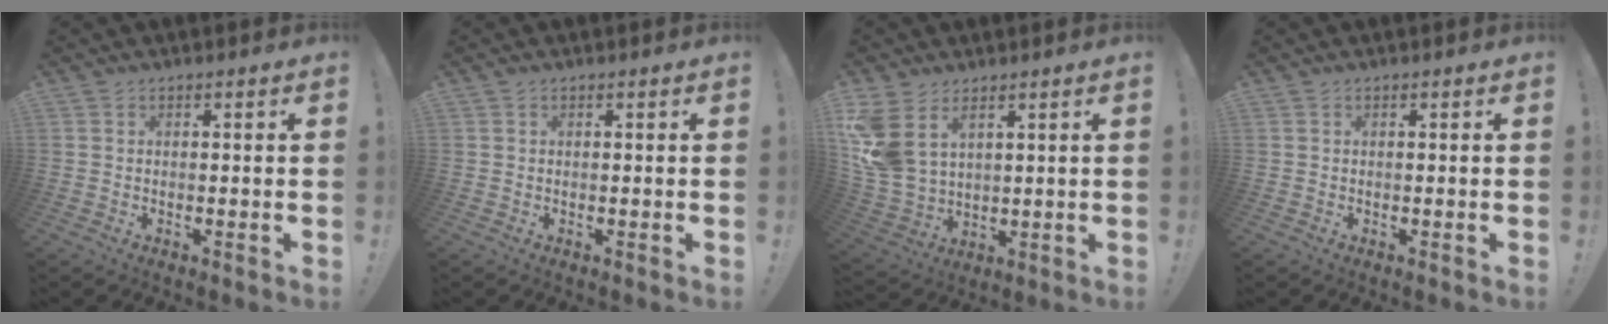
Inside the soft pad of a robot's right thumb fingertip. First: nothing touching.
{"total": 0.0}
{"total": 11.5, "force": [5.4, 7.4, 6.9], "torque": [-0.153, -0.030, 0.109]}
{"total": 0.0}